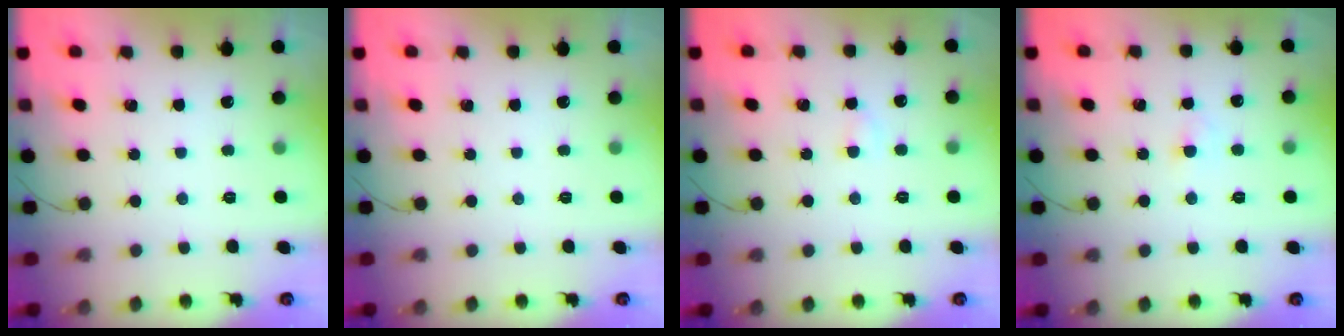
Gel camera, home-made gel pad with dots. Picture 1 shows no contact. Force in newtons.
{"total": 0.0}
{"total": 2.6, "press": 2.4, "slide": 0.8}
{"total": 2.6, "press": 2.4, "slide": 0.9}